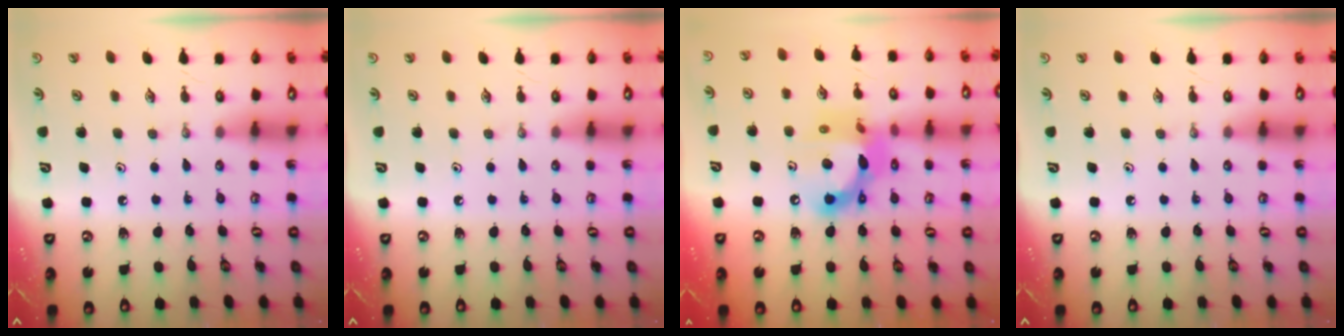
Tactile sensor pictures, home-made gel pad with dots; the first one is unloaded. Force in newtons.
{"total": 0.0}
{"total": 14.9, "press": 14.8, "slide": 1.5}
{"total": 0.0}